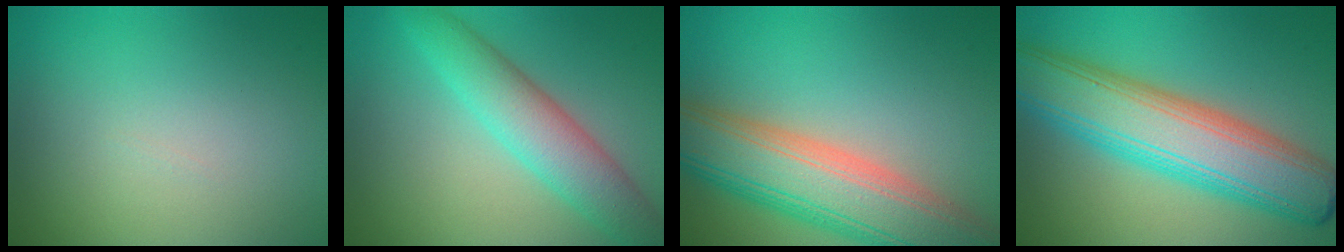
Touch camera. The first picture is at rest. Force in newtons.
{"total": 5.6, "press": 5.6, "slide": 0.1}
{"total": 10.2, "press": 10.2, "slide": 0.7}
{"total": 9.9, "press": 9.9, "slide": 0.3}